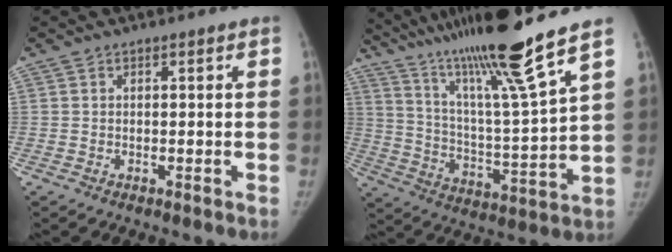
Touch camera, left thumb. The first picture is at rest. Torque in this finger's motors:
{"motor_torque": [0.37, 0.10, 1.39, -1.38, 0.20]}